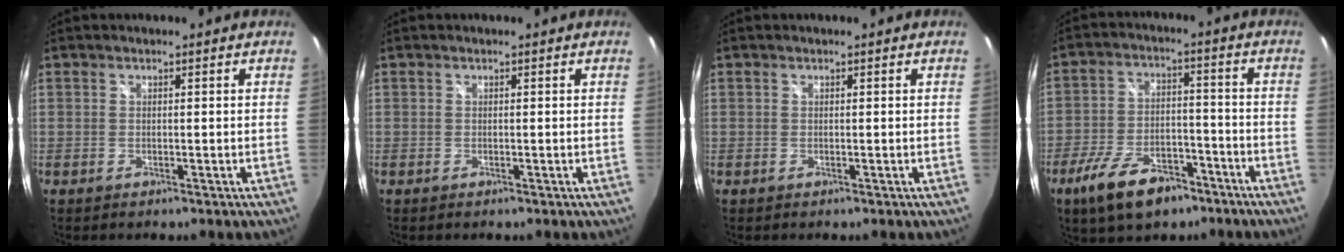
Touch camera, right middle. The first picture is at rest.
{"total": 0.0}
{"total": 0.0}
{"total": 13.0, "force": [-8.6, 5.9, 7.8], "torque": [-0.168, -0.005, -0.141]}